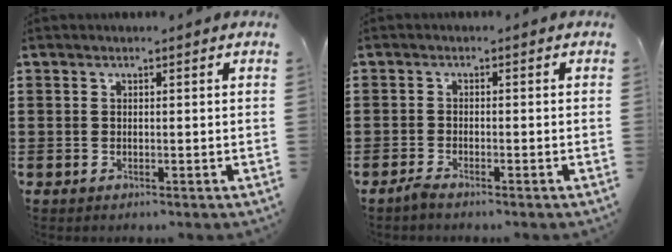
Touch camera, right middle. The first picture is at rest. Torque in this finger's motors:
{"motor_torque": [-0.08, -0.03, 0.08, 0.01]}